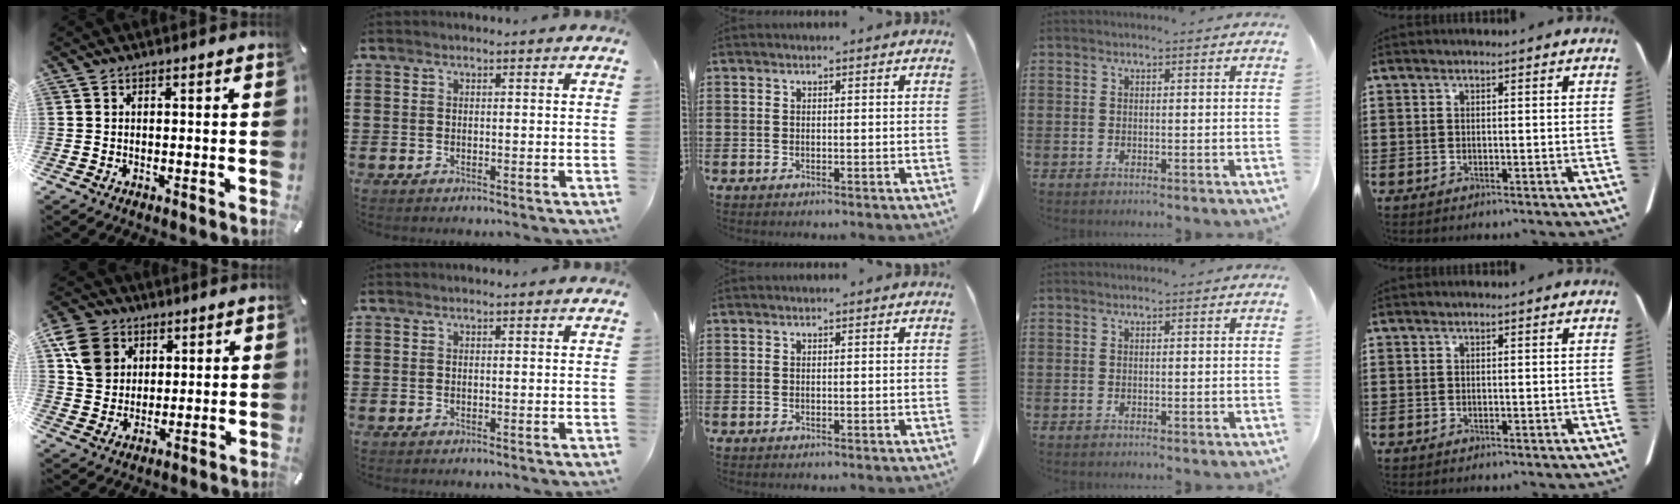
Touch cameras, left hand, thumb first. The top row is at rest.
{"thumb": {"total": 10.1, "force": [4.0, 8.5, 3.9], "torque": [-0.088, -0.004, 0.079]}}